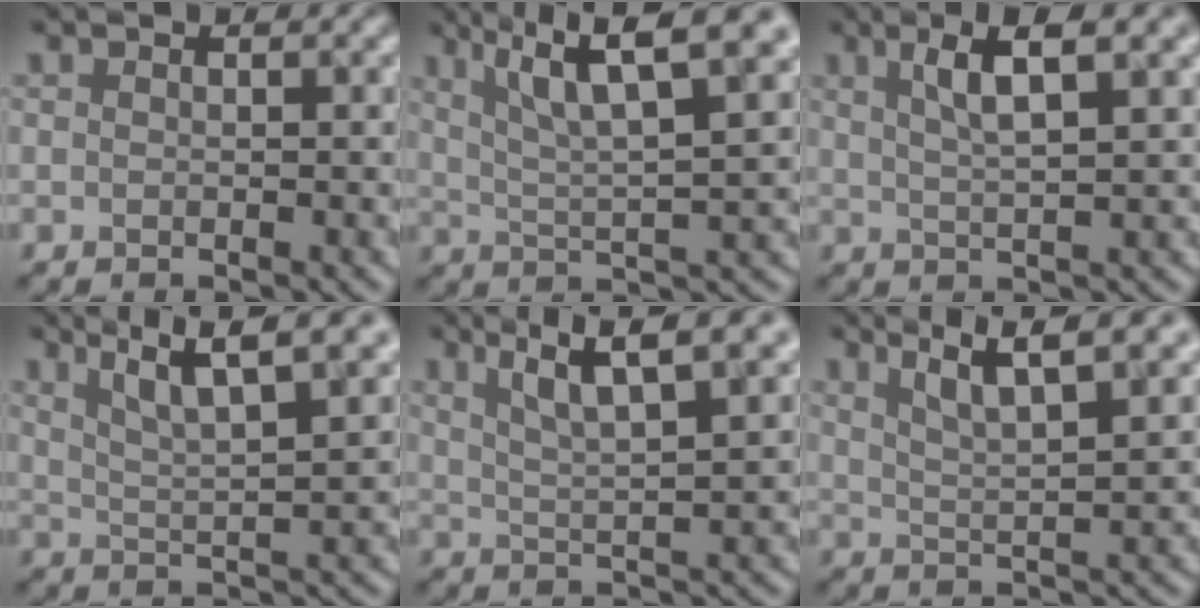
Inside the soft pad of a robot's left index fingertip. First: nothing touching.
{"total": 8.6, "force": [3.9, 2.1, 7.4], "torque": [-0.128, 0.016, 0.072]}
{"total": 4.8, "force": [1.9, 0.7, 4.3], "torque": [-0.077, 0.008, 0.047]}
{"total": 7.5, "force": [4.4, 1.8, 5.8], "torque": [-0.094, 0.022, 0.066]}
{"total": 6.9, "force": [3.7, 1.5, 5.6], "torque": [-0.089, 0.017, 0.068]}
{"total": 6.9, "force": [4.3, 1.6, 5.2], "torque": [-0.080, 0.021, 0.067]}